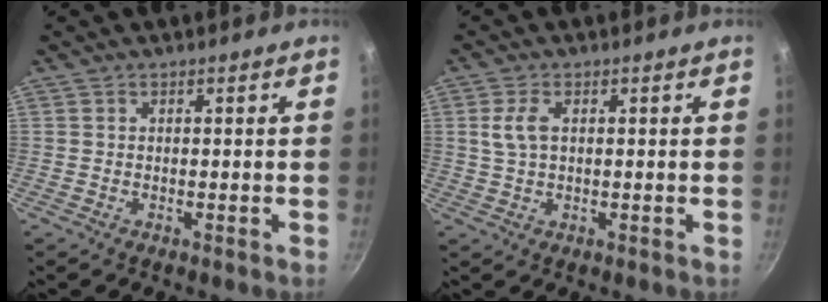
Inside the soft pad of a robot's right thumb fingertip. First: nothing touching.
{"total": 4.0, "force": [0.9, 2.2, 3.2], "torque": [-0.079, 0.005, 0.019]}